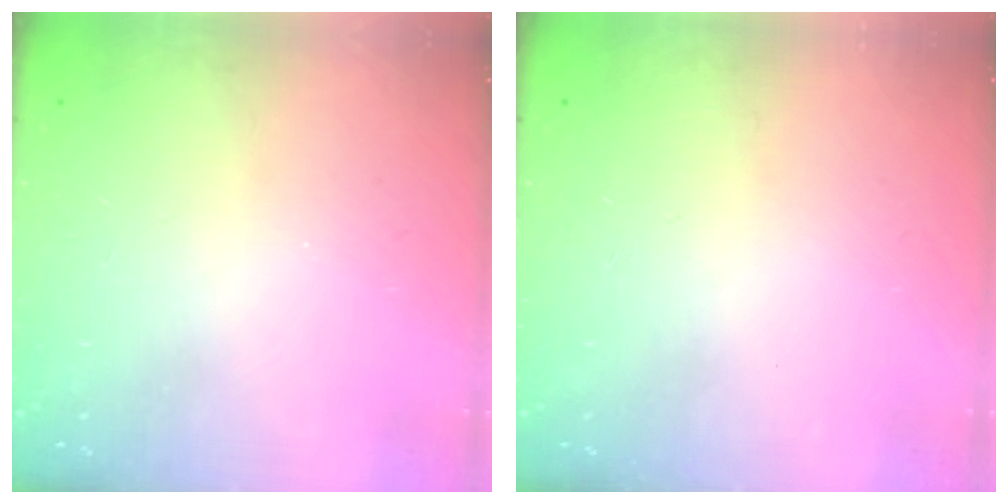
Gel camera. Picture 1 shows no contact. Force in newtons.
{"total": 0.0}